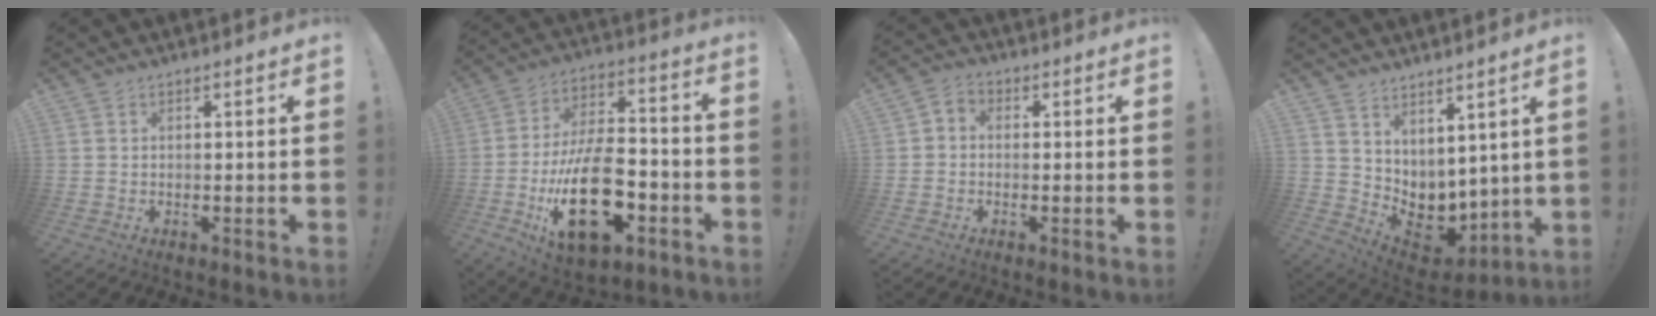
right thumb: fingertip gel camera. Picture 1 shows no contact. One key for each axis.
{"total": 25.3, "fx": -8.5, "fy": 13.6, "fz": 19.6, "tx": -0.348, "ty": 0.053, "tz": -0.128}
{"total": 2.8, "fx": -1.1, "fy": 2.1, "fz": 1.4, "tx": -0.028, "ty": 0.010, "tz": -0.018}
{"total": 6.4, "fx": 3.2, "fy": 5.4, "fz": 1.2, "tx": -0.010, "ty": -0.048, "tz": 0.077}